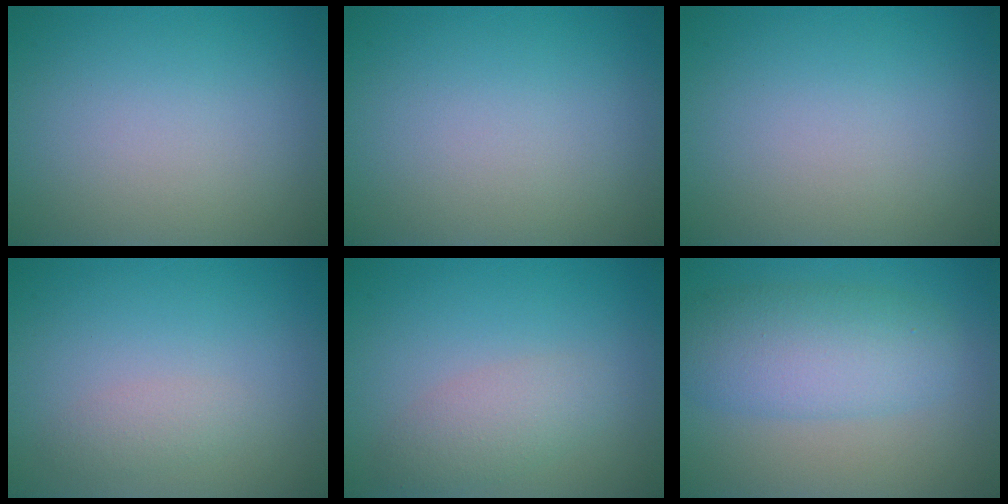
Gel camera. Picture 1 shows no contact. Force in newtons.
{"total": 0.0}
{"total": 0.0}
{"total": 1.2, "press": 1.2, "slide": 0.0}
{"total": 2.5, "press": 2.5, "slide": 0.1}
{"total": 5.8, "press": 5.8, "slide": 0.2}